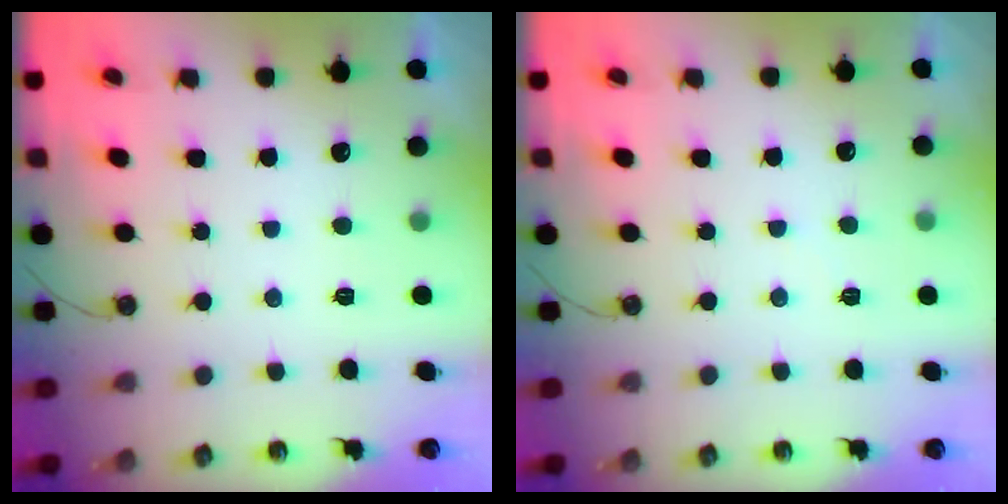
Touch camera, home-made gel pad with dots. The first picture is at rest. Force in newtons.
{"total": 2.4, "press": 2.4, "slide": 0.4}